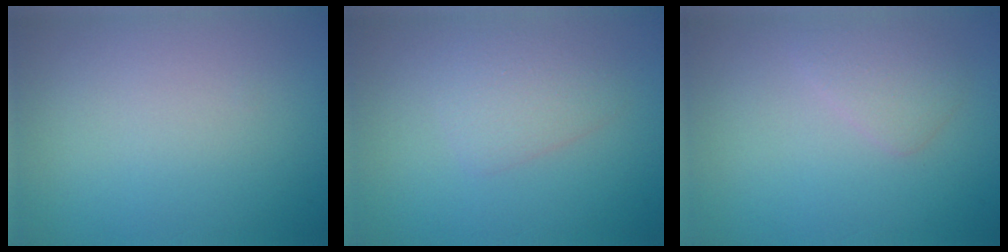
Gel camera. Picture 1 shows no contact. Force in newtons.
{"total": 2.1, "press": 2.1, "slide": 0.1}
{"total": 1.7, "press": 1.7, "slide": 0.1}